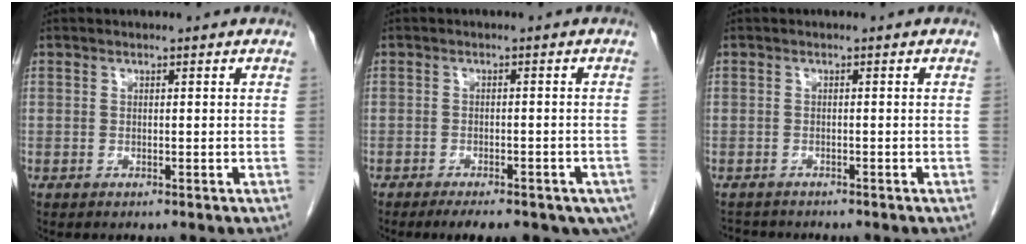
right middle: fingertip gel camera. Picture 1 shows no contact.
{"total": 13.9, "force": [-9.1, 5.5, 8.9], "torque": [-0.105, -0.017, -0.109]}
{"total": 3.2, "force": [-3.0, 1.1, 0.5], "torque": [-0.009, -0.007, -0.043]}